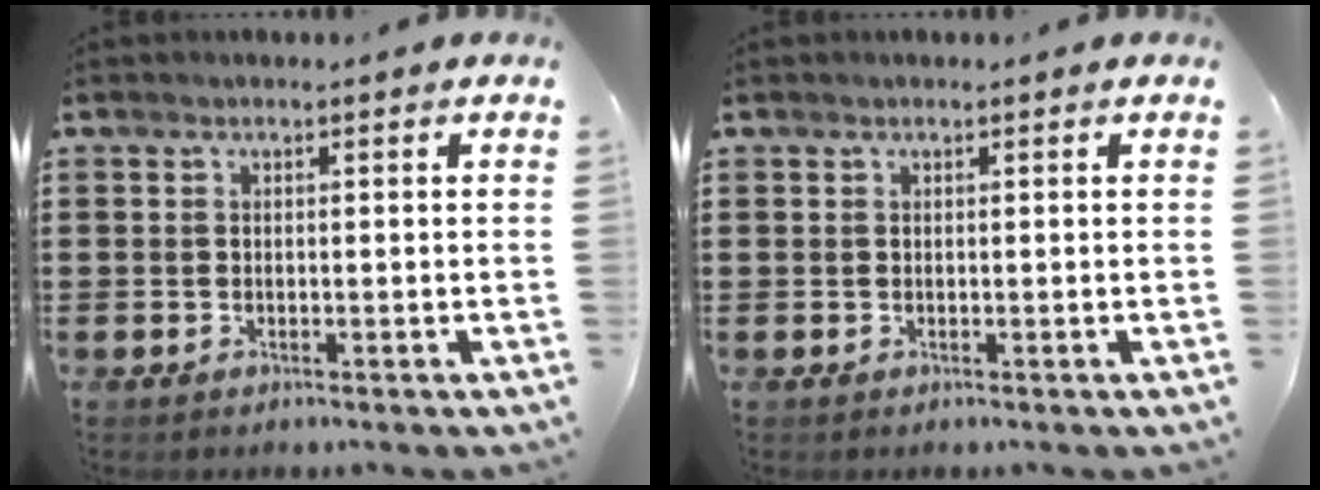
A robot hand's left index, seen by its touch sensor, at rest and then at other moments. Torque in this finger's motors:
{"motor_torque": [2.14, 0.00, 0.02, 0.01]}